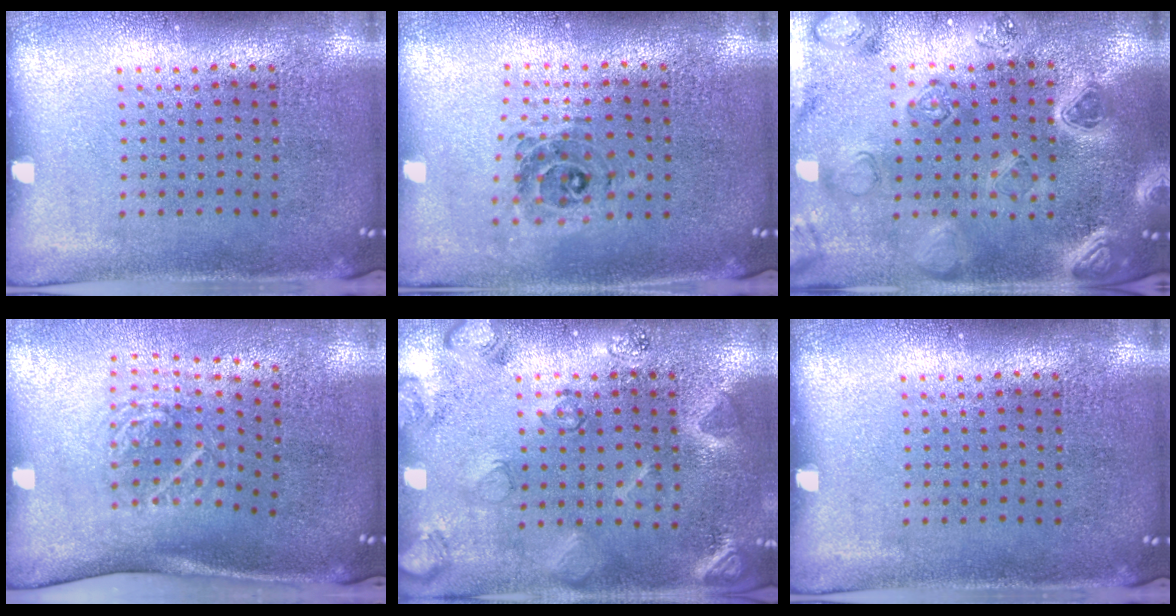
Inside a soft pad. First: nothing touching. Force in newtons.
{"total": 0.7, "press": 0.7, "slide": 0.1}
{"total": 2.4, "press": 2.4, "slide": 0.2}
{"total": 1.8, "press": 1.3, "slide": 1.3}
{"total": 2.3, "press": 2.2, "slide": 0.4}
{"total": 0.0}